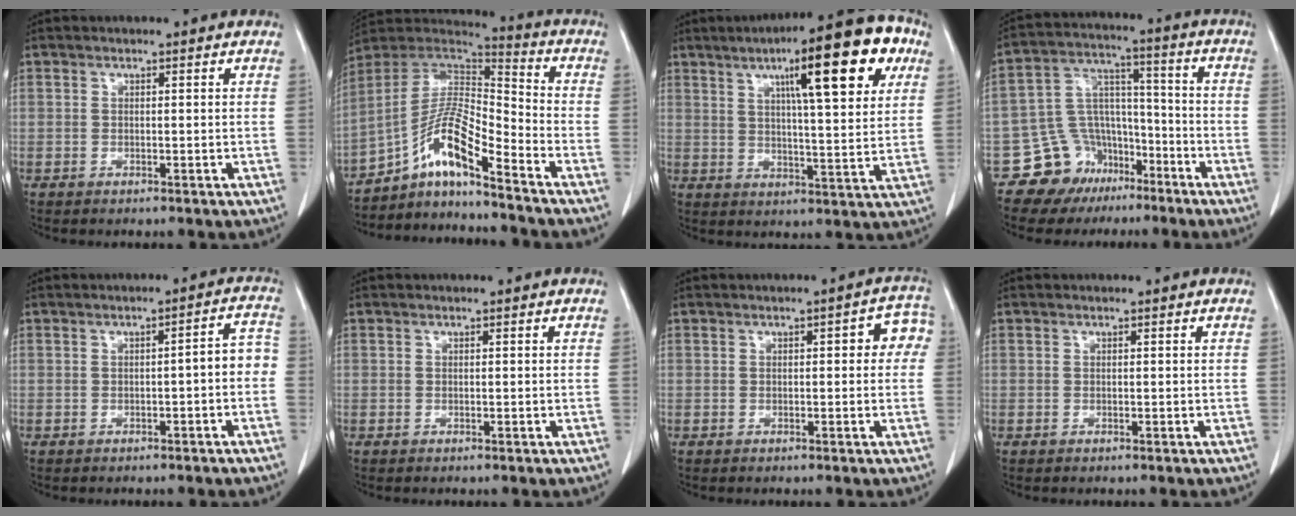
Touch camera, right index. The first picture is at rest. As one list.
[{"total": 12.4, "force": [-8.0, 1.6, 9.3], "torque": [-0.175, 0.022, -0.143]}, {"total": 17.7, "force": [8.1, 2.6, 15.5], "torque": [-0.213, 0.020, 0.111]}, {"total": 11.3, "force": [-7.1, 8.5, 1.9], "torque": [-0.035, 0.075, -0.112]}, {"total": 3.9, "force": [-1.0, 0.9, 3.7], "torque": [-0.041, 0.024, -0.013]}, {"total": 0.0}, {"total": 4.4, "force": [0.7, 1.8, 3.9], "torque": [-0.033, 0.025, 0.003]}, {"total": 0.0}]